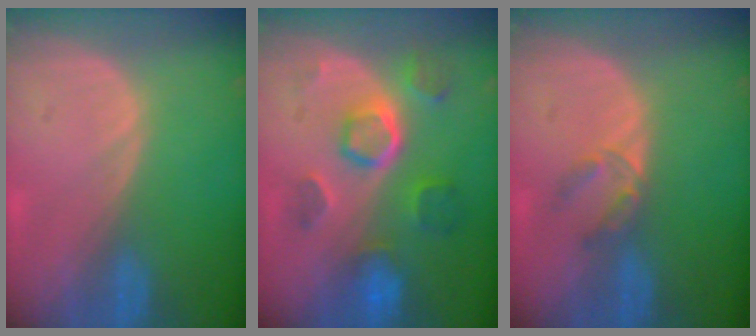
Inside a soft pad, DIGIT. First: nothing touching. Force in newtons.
{"total": 8.7, "press": 7.8, "slide": 3.9}
{"total": 2.9, "press": 2.7, "slide": 1.0}